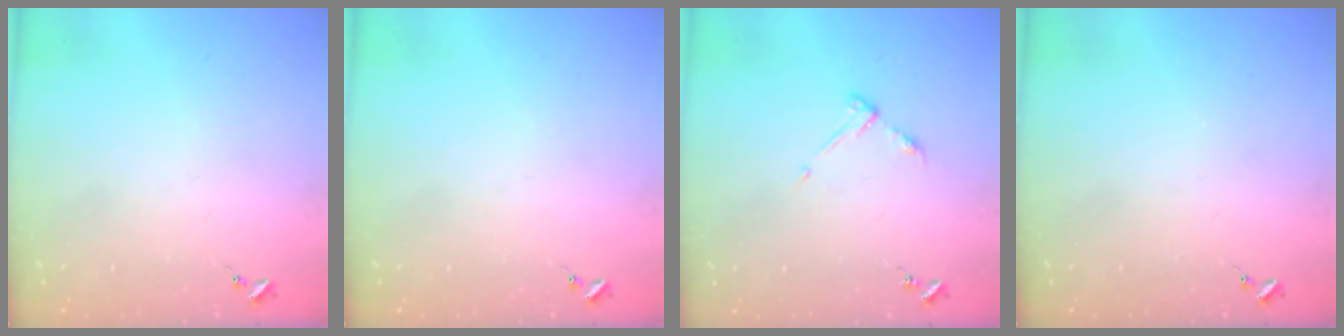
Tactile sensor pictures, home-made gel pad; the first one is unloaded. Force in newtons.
{"total": 0.0}
{"total": 4.6, "press": 4.6, "slide": 0.6}
{"total": 0.0}